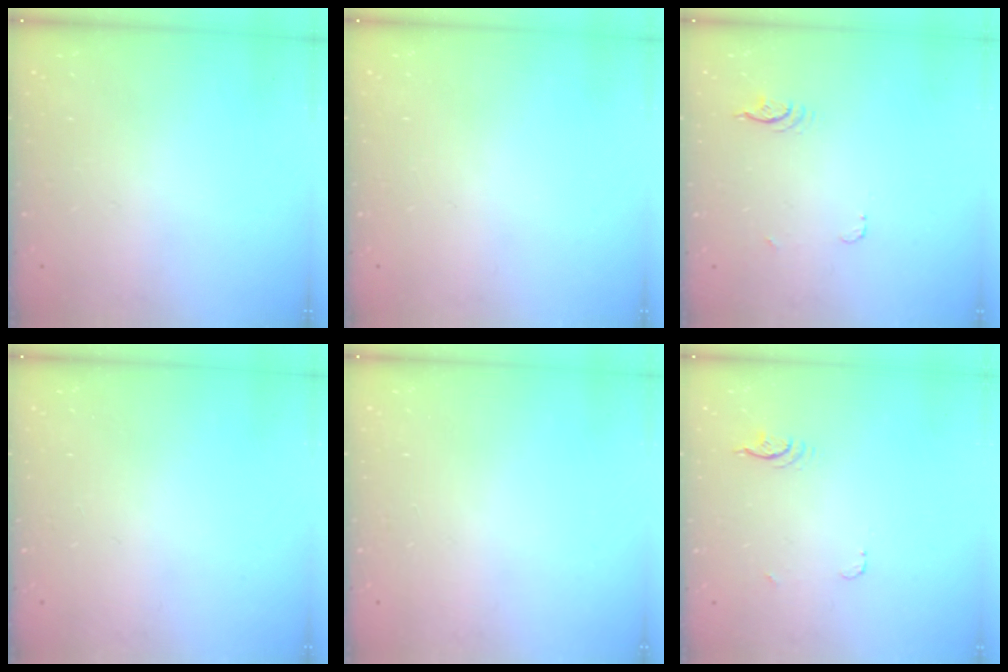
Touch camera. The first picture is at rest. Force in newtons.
{"total": 0.0}
{"total": 3.9, "press": 3.5, "slide": 1.7}
{"total": 0.0}
{"total": 0.0}
{"total": 3.9, "press": 3.5, "slide": 1.7}